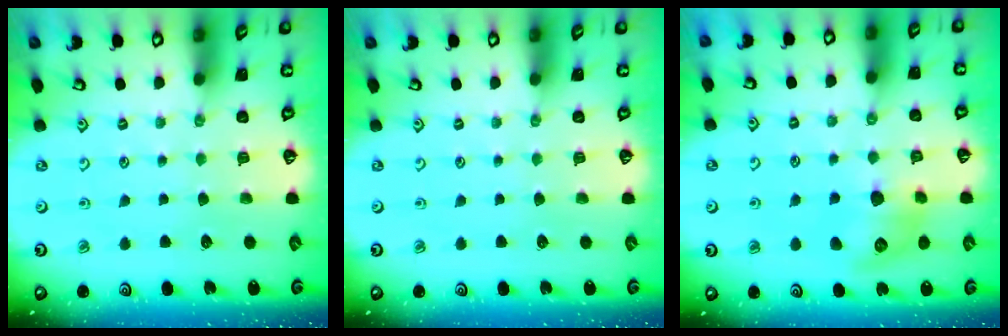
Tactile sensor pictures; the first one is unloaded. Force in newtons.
{"total": 0.0}
{"total": 12.2, "press": 12.1, "slide": 0.9}